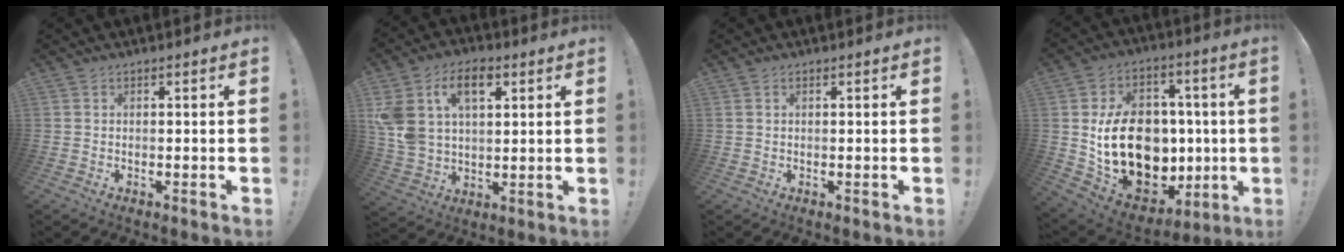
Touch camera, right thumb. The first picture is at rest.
{"total": 15.6, "force": [6.5, 10.1, 9.9], "torque": [-0.189, -0.019, 0.116]}
{"total": 0.7, "force": [0.4, 0.3, 0.4], "torque": [-0.015, 0.003, 0.010]}
{"total": 22.1, "force": [-0.1, 16.8, 14.3], "torque": [-0.250, 0.002, 0.035]}